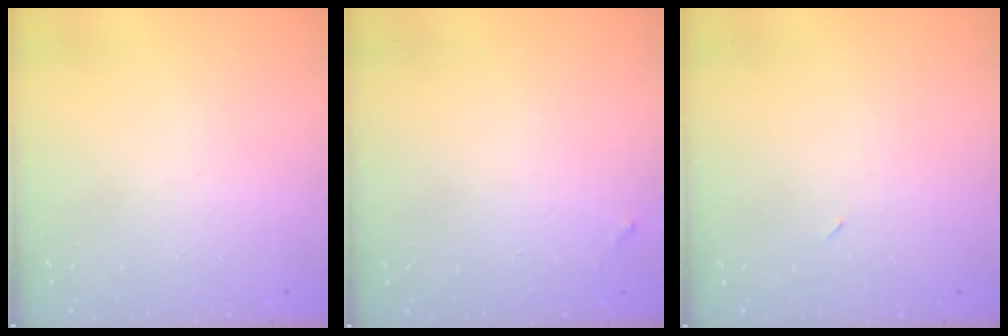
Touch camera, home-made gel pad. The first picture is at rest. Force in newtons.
{"total": 3.7, "press": 3.7, "slide": 0.2}
{"total": 2.1, "press": 1.9, "slide": 1.0}